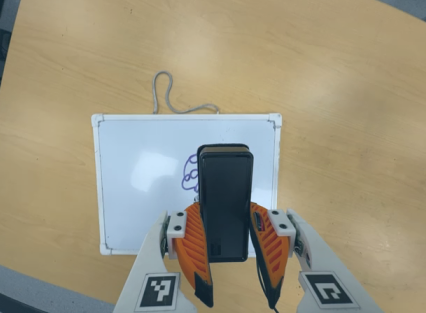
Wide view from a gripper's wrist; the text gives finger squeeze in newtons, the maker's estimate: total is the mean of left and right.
{"total": 9.0, "left": 7.2, "right": 10.7}